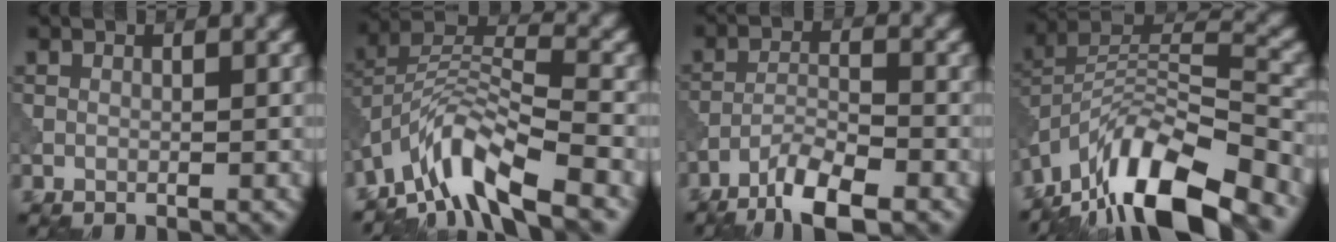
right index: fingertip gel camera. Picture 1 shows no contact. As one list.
[{"total": 8.2, "force": [-6.1, 2.1, 5.1], "torque": [-0.082, 0.006, -0.127]}, {"total": 5.3, "force": [-4.0, 1.0, 3.3], "torque": [-0.062, 0.001, -0.081]}, {"total": 13.5, "force": [-9.5, 4.4, 8.5], "torque": [-0.156, 0.021, -0.177]}]